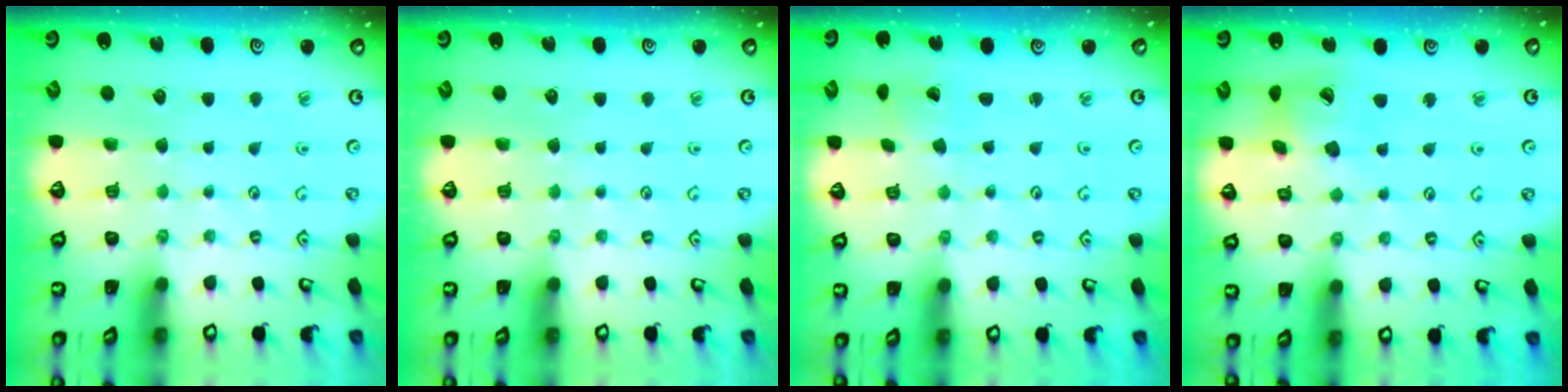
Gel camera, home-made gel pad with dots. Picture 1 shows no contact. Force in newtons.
{"total": 0.0}
{"total": 0.6, "press": 0.6, "slide": 0.1}
{"total": 13.0, "press": 12.9, "slide": 1.7}